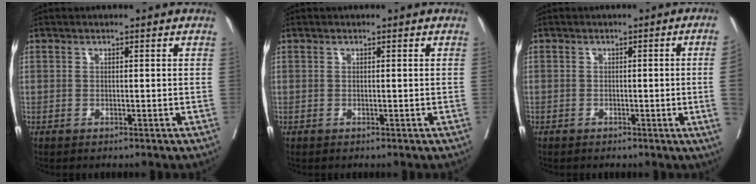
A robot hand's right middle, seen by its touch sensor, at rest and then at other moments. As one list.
[{"total": 0.0}, {"total": 4.2, "force": [-0.7, -1.5, 3.9], "torque": [-0.046, -0.008, -0.010]}]